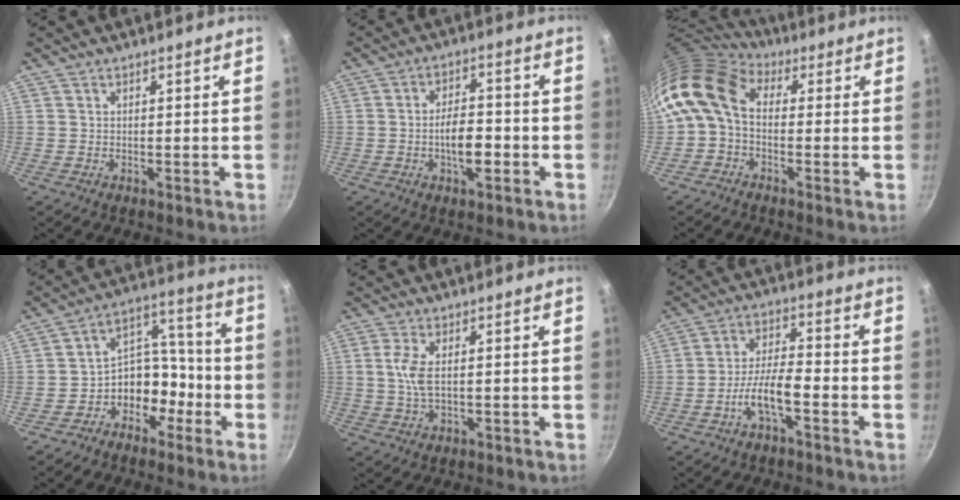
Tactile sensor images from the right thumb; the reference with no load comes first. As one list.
[{"total": 7.6, "force": [-2.3, 3.4, 6.4], "torque": [-0.093, 0.024, -0.039]}, {"total": 10.6, "force": [0.5, 7.3, 7.7], "torque": [-0.142, 0.022, -0.012]}, {"total": 10.8, "force": [-5.0, 8.1, 5.1], "torque": [-0.025, 0.086, -0.085]}, {"total": 5.0, "force": [0.2, 2.1, 4.5], "torque": [-0.099, 0.000, 0.003]}, {"total": 8.1, "force": [-3.7, 2.5, 6.8], "torque": [-0.130, 0.035, -0.072]}]